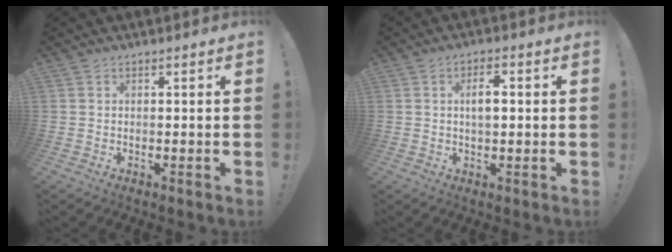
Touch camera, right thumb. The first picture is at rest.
{"total": 4.6, "force": [0.5, 2.2, 4.0], "torque": [-0.057, 0.004, 0.002]}